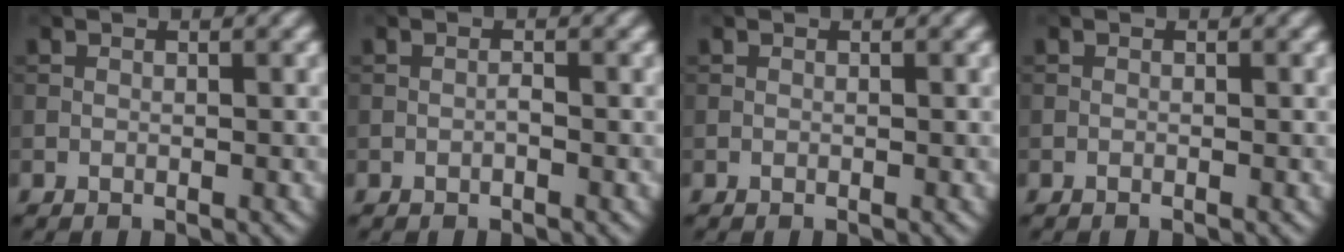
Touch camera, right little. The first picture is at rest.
{"total": 0.5, "force": [-0.3, 0.1, 0.4], "torque": [-0.009, 0.002, -0.006]}
{"total": 0.0}
{"total": 0.0}